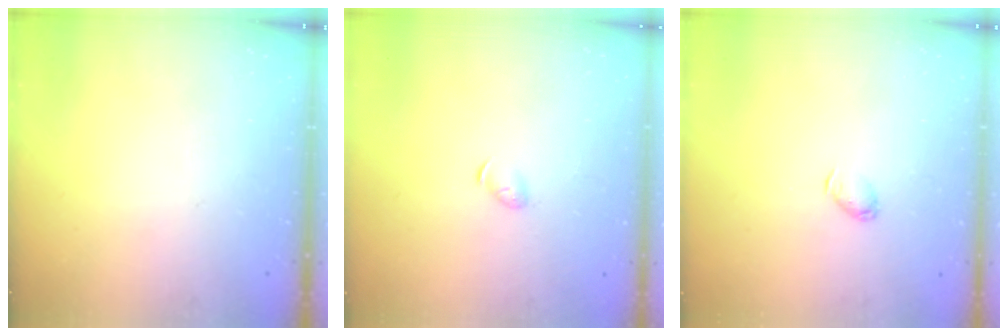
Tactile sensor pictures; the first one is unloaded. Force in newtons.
{"total": 3.9, "press": 3.8, "slide": 1.0}
{"total": 2.7, "press": 2.7, "slide": 0.5}